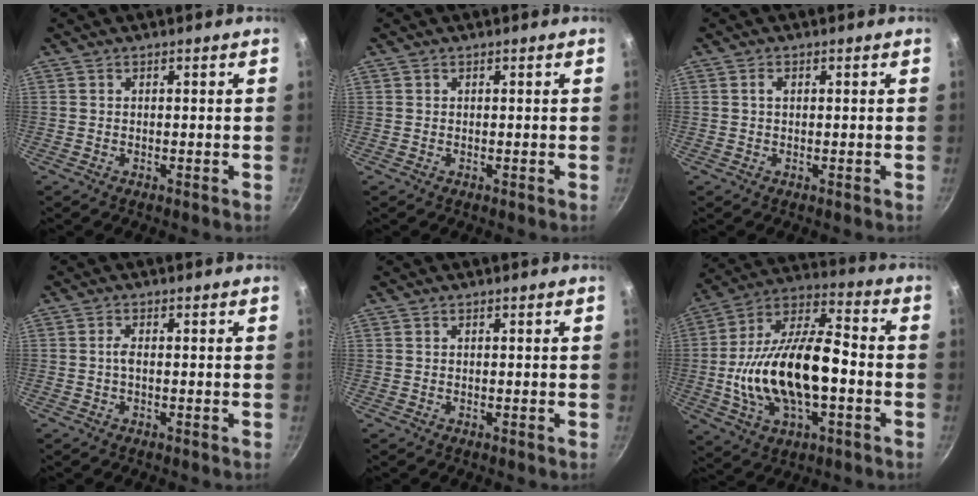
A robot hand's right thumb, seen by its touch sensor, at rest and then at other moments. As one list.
[{"total": 0.0}, {"total": 1.0, "force": [0.3, 0.6, 0.8], "torque": [-0.013, 0.002, 0.004]}, {"total": 1.4, "force": [-0.2, 0.5, 1.3], "torque": [-0.032, 0.006, -0.008]}, {"total": 0.0}, {"total": 22.3, "force": [-3.2, 11.1, 19.1], "torque": [-0.341, 0.038, -0.059]}]